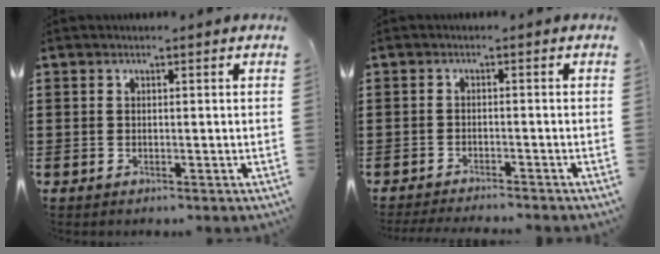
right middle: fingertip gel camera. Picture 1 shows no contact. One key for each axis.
{"total": 1.9, "fx": -1.8, "fy": -0.1, "fz": 0.2, "tx": -0.005, "ty": 0.002, "tz": -0.038}